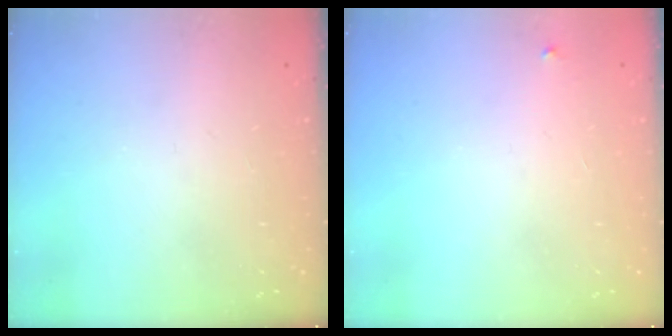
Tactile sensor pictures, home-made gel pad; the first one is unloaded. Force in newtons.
{"total": 2.1, "press": 2.1, "slide": 0.1}